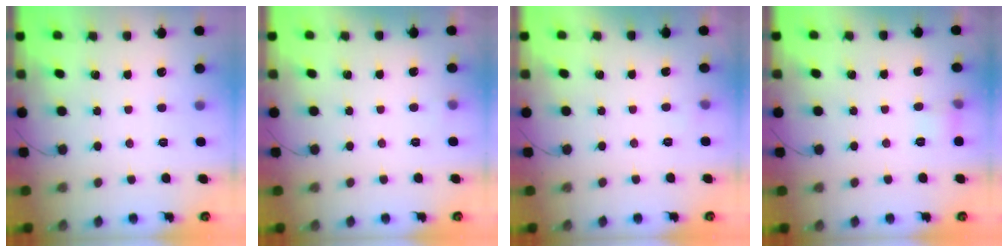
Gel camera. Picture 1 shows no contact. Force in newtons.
{"total": 2.8, "press": 2.5, "slide": 1.1}
{"total": 2.3, "press": 2.1, "slide": 0.9}
{"total": 5.5, "press": 5.2, "slide": 1.7}